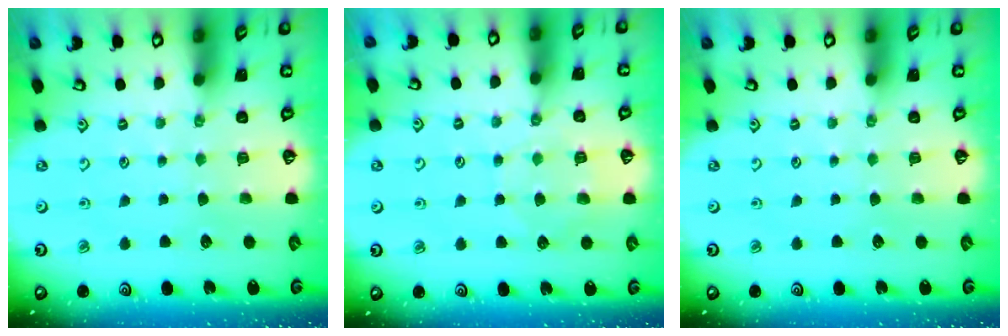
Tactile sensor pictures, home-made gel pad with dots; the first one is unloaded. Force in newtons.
{"total": 6.0, "press": 6.0, "slide": 0.9}
{"total": 0.0}